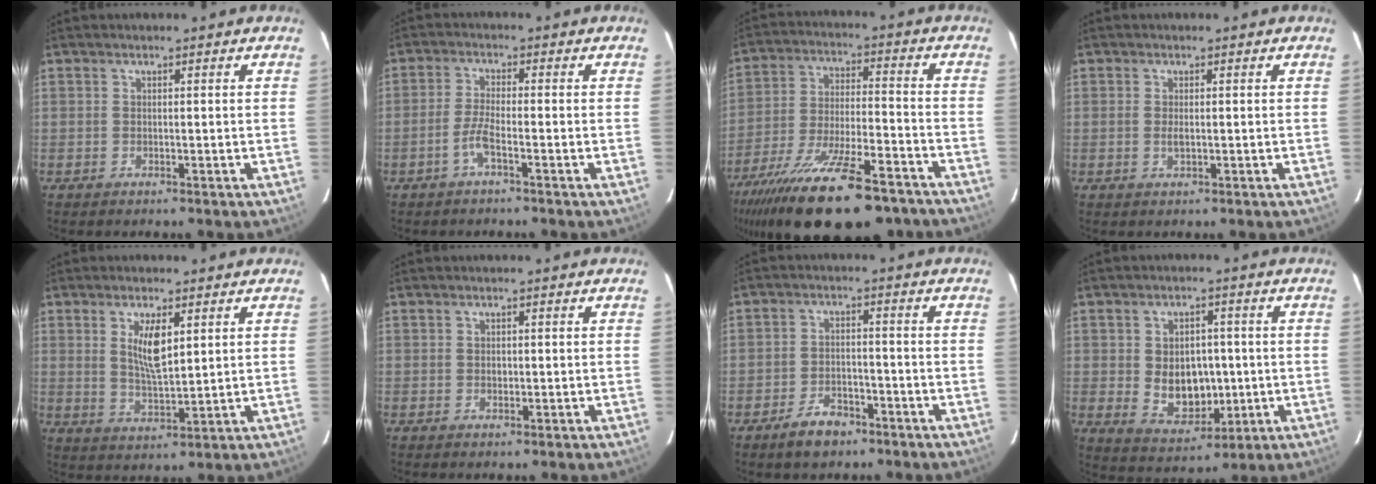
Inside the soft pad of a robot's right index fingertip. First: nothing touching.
{"total": 3.5, "force": [-2.0, 0.3, 2.9], "torque": [-0.071, 0.002, -0.042]}
{"total": 26.3, "force": [-19.8, 7.6, 15.5], "torque": [-0.297, -0.061, -0.303]}
{"total": 1.4, "force": [-0.1, 0.6, 1.2], "torque": [-0.025, -0.001, -0.002]}
{"total": 6.7, "force": [2.3, 2.2, 5.9], "torque": [-0.106, -0.006, 0.049]}
{"total": 0.9, "force": [0.0, 0.8, 0.4], "torque": [-0.005, 0.002, 0.001]}
{"total": 6.1, "force": [-4.4, 3.3, 2.8], "torque": [-0.068, 0.011, -0.067]}
{"total": 9.5, "force": [-0.4, 7.1, 6.3], "torque": [-0.123, 0.000, 0.017]}